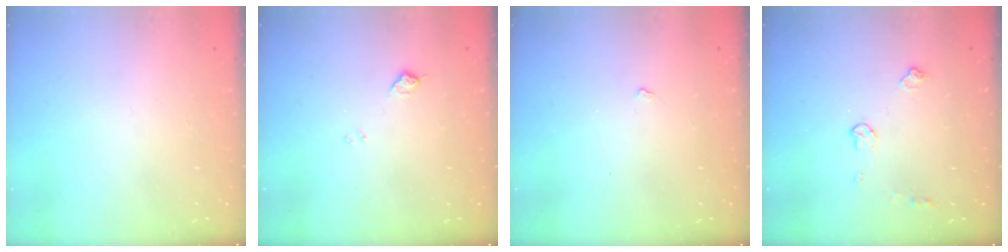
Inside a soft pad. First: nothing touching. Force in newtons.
{"total": 6.3, "press": 6.3, "slide": 0.7}
{"total": 2.4, "press": 2.3, "slide": 0.4}
{"total": 5.4, "press": 5.4, "slide": 0.8}